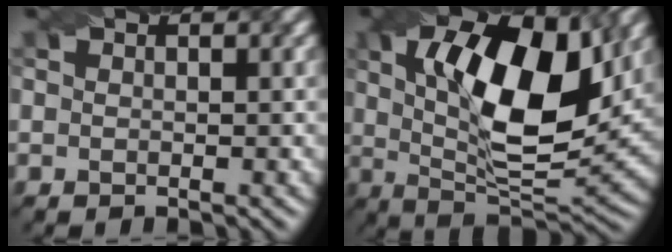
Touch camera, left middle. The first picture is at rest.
{"total": 13.0, "force": [3.3, 5.4, 11.3], "torque": [-0.182, 0.003, 0.054]}